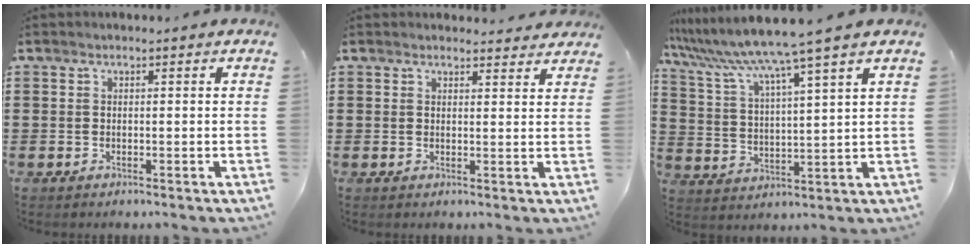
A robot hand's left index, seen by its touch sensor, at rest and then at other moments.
{"total": 2.1, "force": [2.0, 0.4, 0.2], "torque": [-0.001, -0.003, 0.037]}
{"total": 7.9, "force": [6.7, -1.4, 4.0], "torque": [-0.105, -0.047, 0.107]}